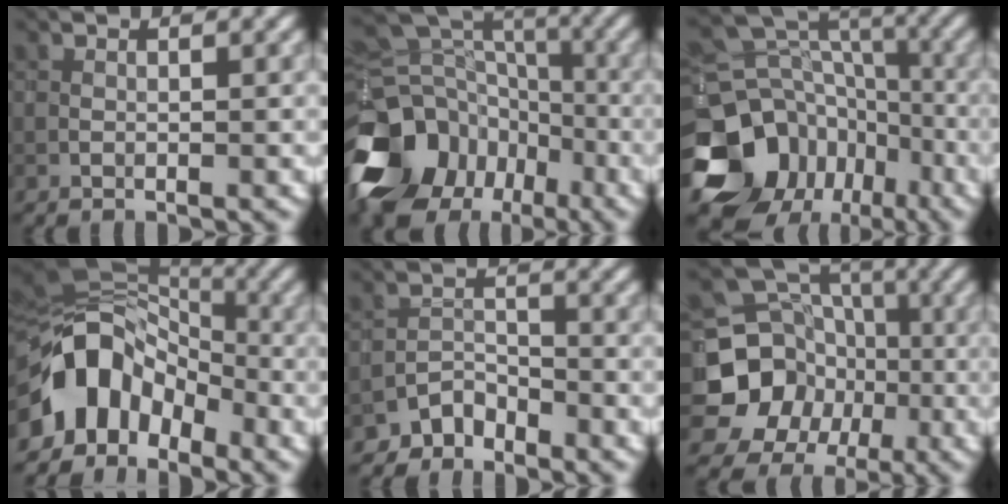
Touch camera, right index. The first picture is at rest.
{"total": 16.3, "force": [-8.3, 12.3, 6.7], "torque": [-0.175, -0.009, -0.128]}
{"total": 15.5, "force": [-6.6, 12.6, 6.0], "torque": [-0.156, -0.004, -0.109]}
{"total": 9.2, "force": [-4.2, 6.2, 5.4], "torque": [-0.086, 0.010, -0.087]}
{"total": 2.3, "force": [-2.0, 1.1, -0.1], "torque": [0.014, 0.012, -0.042]}
{"total": 11.7, "force": [-2.4, 10.8, 3.8], "torque": [-0.082, -0.013, -0.060]}